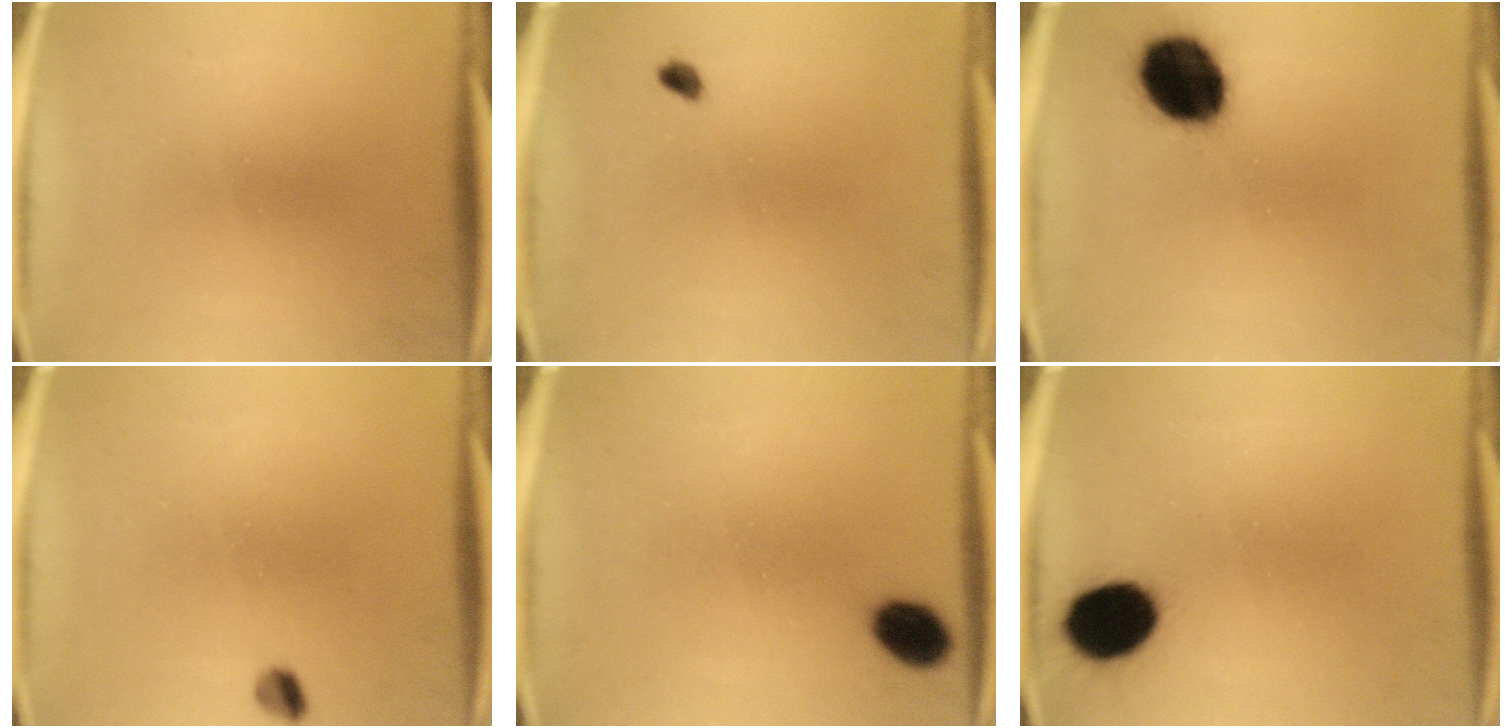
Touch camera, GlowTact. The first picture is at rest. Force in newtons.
{"total": 1.4}
{"total": 15.5}
{"total": 2.3}
{"total": 5.9}
{"total": 11.9}